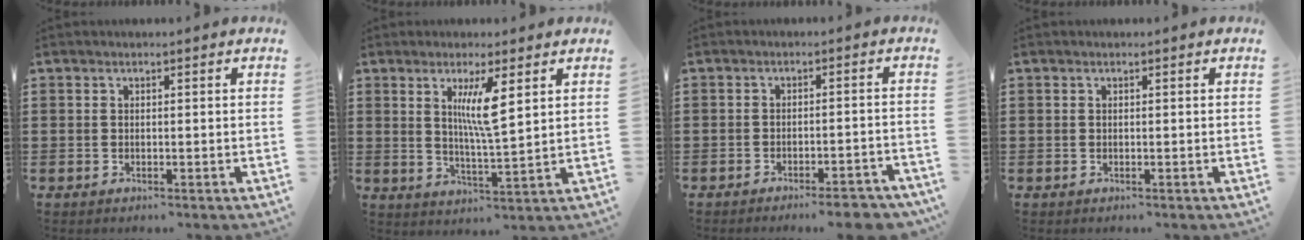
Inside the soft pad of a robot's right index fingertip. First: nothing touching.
{"total": 6.1, "force": [2.3, 0.2, 5.6], "torque": [-0.106, -0.008, 0.035]}
{"total": 4.2, "force": [-3.7, -0.3, 2.0], "torque": [-0.029, -0.008, -0.068]}
{"total": 0.0}